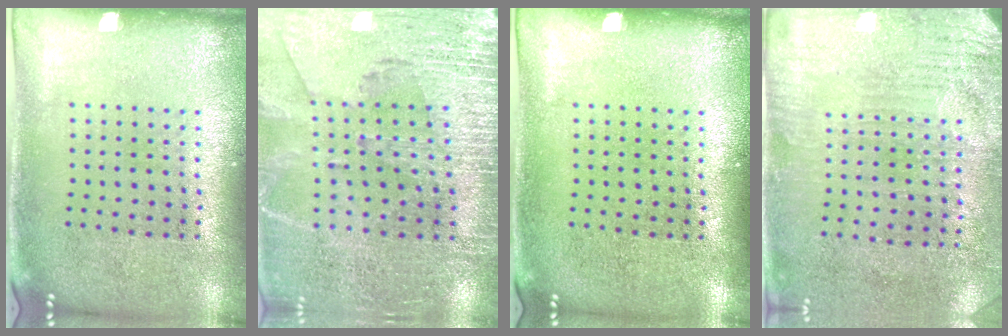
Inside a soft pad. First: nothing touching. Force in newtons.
{"total": 2.9, "press": 2.8, "slide": 0.8}
{"total": 0.0}
{"total": 3.2, "press": 2.9, "slide": 1.4}